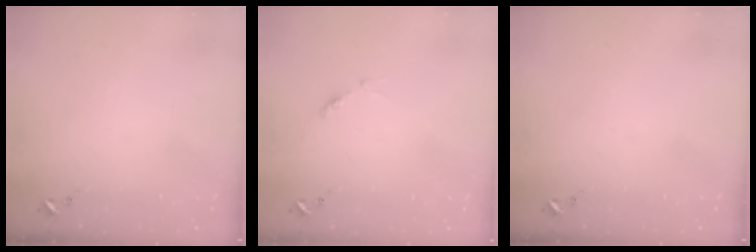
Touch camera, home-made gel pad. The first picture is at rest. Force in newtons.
{"total": 4.7, "press": 4.7, "slide": 0.5}
{"total": 0.0}